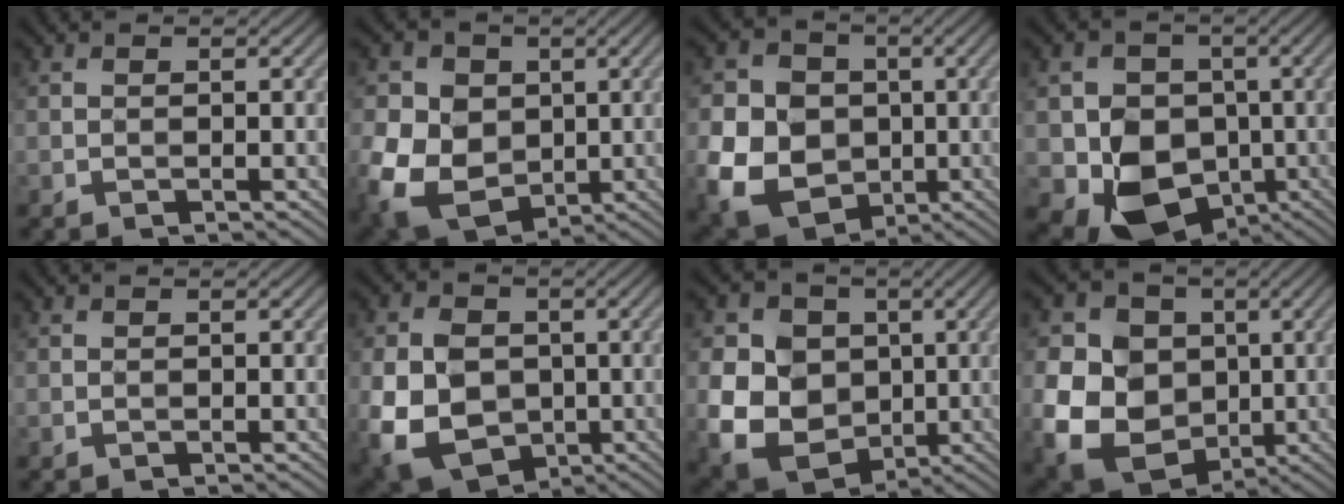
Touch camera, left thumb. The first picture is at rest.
{"total": 11.5, "force": [-0.9, 9.2, 7.0], "torque": [-0.182, -0.012, -0.016]}
{"total": 12.0, "force": [-2.2, 10.1, 6.3], "torque": [-0.168, -0.023, -0.051]}
{"total": 9.7, "force": [-2.3, 8.2, 4.5], "torque": [-0.076, -0.027, -0.047]}
{"total": 0.0}
{"total": 11.6, "force": [-2.2, 8.9, 7.0], "torque": [-0.170, -0.025, -0.040]}
{"total": 12.5, "force": [-0.3, 10.6, 6.6], "torque": [-0.175, -0.018, -0.011]}
{"total": 14.2, "force": [-1.1, 12.0, 7.5], "torque": [-0.198, -0.025, -0.017]}